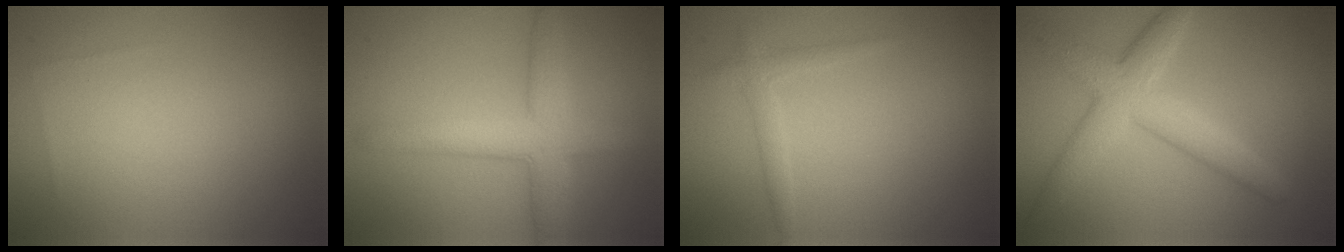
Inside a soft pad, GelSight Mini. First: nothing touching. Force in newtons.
{"total": 5.2, "press": 5.2, "slide": 0.2}
{"total": 1.3, "press": 1.3, "slide": 0.0}
{"total": 5.1, "press": 5.1, "slide": 0.1}